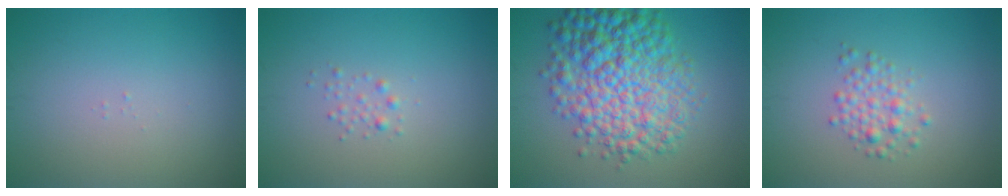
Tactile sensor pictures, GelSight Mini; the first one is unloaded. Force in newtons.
{"total": 0.8, "press": 0.8, "slide": 0.1}
{"total": 9.7, "press": 9.7, "slide": 0.1}
{"total": 2.2, "press": 2.2, "slide": 0.1}